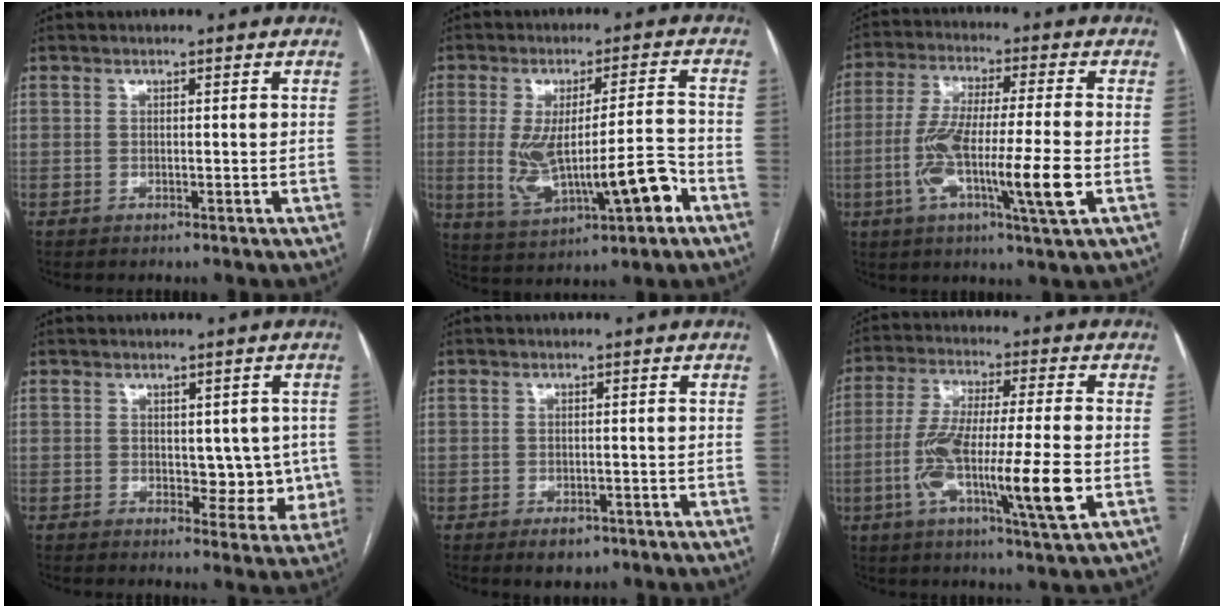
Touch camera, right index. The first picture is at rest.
{"total": 13.1, "force": [-3.5, 2.7, 12.4], "torque": [-0.227, 0.010, -0.039]}
{"total": 14.4, "force": [-3.7, 0.6, 13.9], "torque": [-0.264, -0.008, -0.071]}
{"total": 5.6, "force": [-0.2, 3.5, 4.3], "torque": [-0.030, 0.007, 0.004]}
{"total": 3.1, "force": [-1.9, 1.9, 1.6], "torque": [-0.021, 0.000, -0.017]}
{"total": 15.9, "force": [-4.0, 1.0, 15.3], "torque": [-0.289, -0.011, -0.073]}